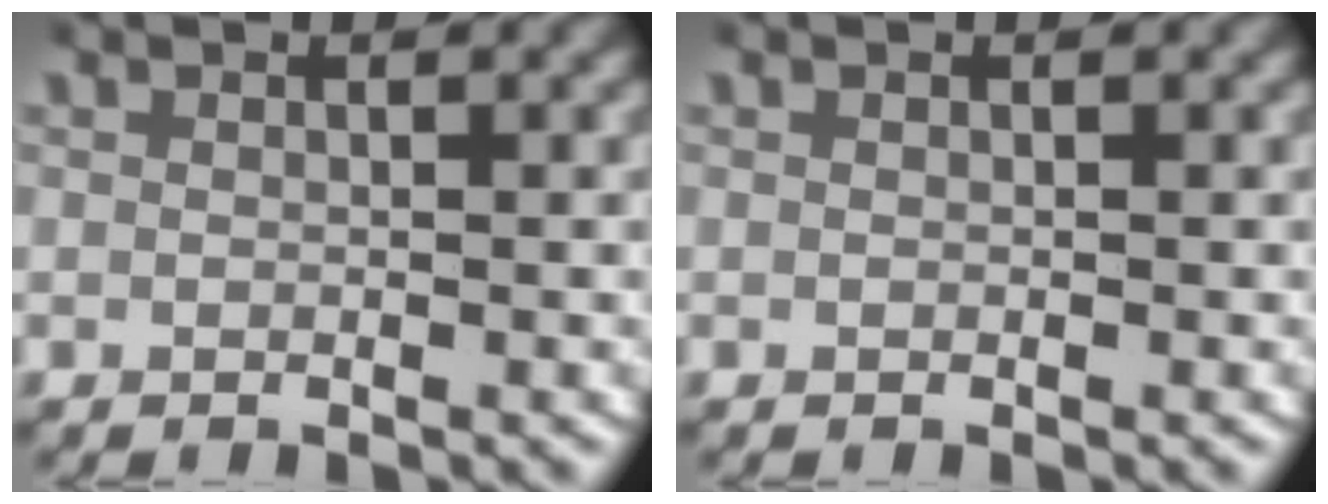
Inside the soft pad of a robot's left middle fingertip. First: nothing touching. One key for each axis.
{"total": 0.0}